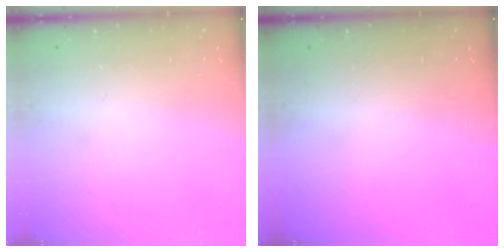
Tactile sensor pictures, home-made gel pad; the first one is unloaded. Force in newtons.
{"total": 0.0}